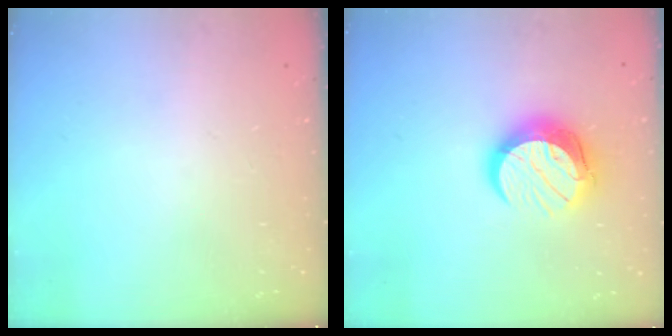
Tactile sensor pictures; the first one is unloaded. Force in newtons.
{"total": 12.5, "press": 12.5, "slide": 1.2}